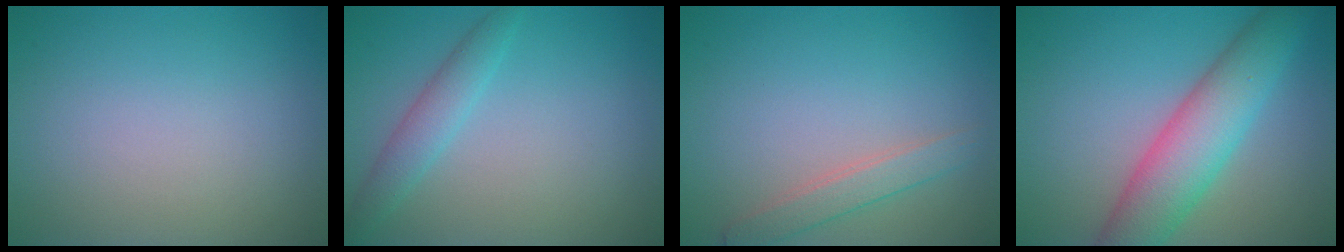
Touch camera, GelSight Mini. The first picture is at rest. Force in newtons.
{"total": 2.3, "press": 2.3, "slide": 0.1}
{"total": 2.1, "press": 2.1, "slide": 0.1}
{"total": 6.9, "press": 6.9, "slide": 0.1}